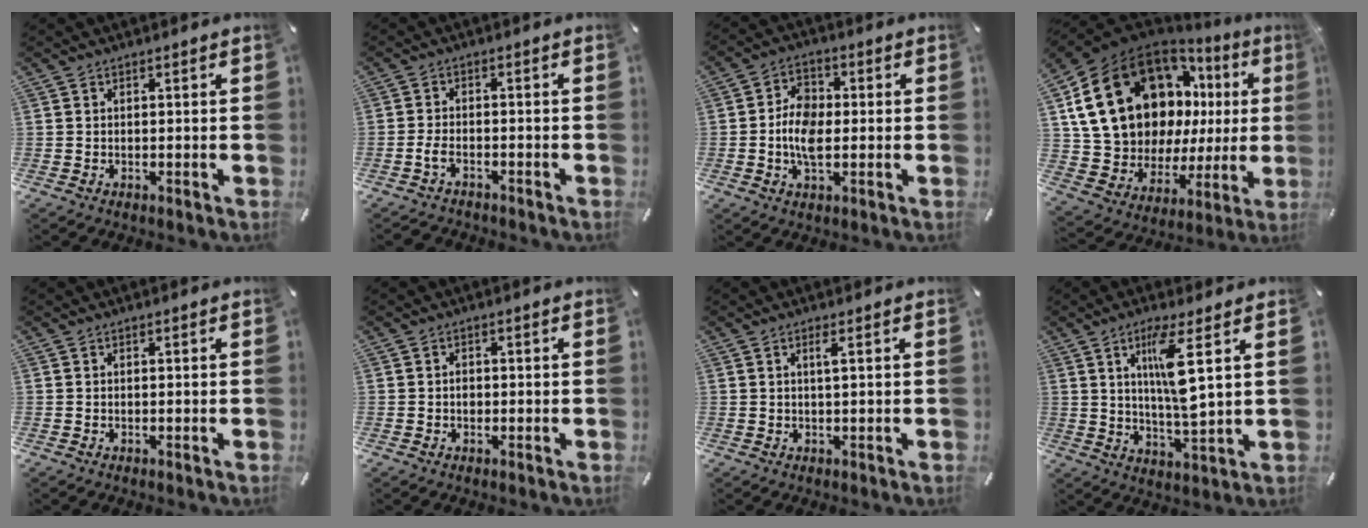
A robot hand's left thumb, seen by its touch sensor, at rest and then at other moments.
{"total": 3.4, "force": [-2.2, 1.8, 2.0], "torque": [-0.048, 0.006, -0.043]}
{"total": 8.0, "force": [-1.1, 5.2, 6.0], "torque": [-0.117, 0.007, -0.024]}
{"total": 24.3, "force": [8.4, 16.6, 15.7], "torque": [-0.303, -0.052, 0.177]}
{"total": 0.0}
{"total": 1.4, "force": [-0.2, 1.2, 0.8], "torque": [-0.016, 0.005, -0.006]}
{"total": 1.9, "force": [0.6, 0.1, 1.8], "torque": [-0.037, 0.000, 0.009]}
{"total": 10.6, "force": [3.7, 1.4, 9.9], "torque": [-0.179, -0.012, 0.053]}